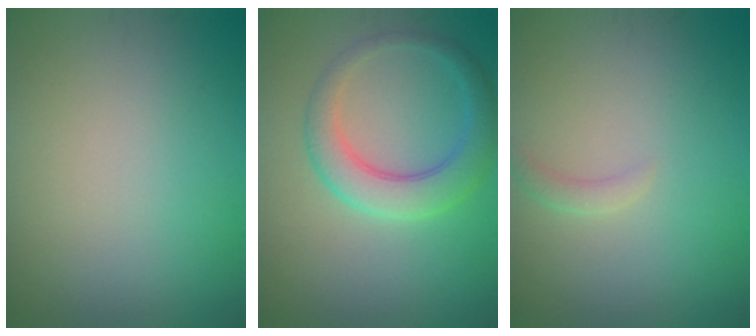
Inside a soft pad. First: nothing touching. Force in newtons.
{"total": 4.5, "press": 4.5, "slide": 0.1}
{"total": 1.0, "press": 1.0, "slide": 0.1}